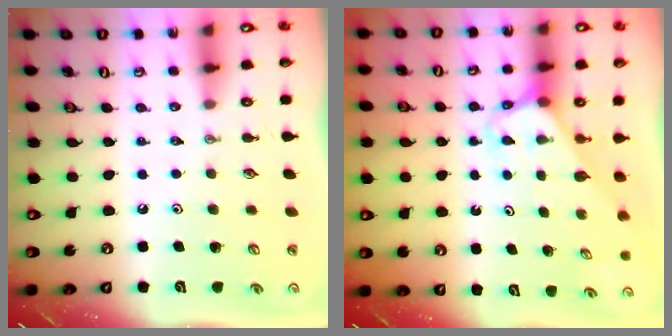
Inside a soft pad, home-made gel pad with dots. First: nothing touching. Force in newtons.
{"total": 3.0, "press": 3.0, "slide": 0.2}